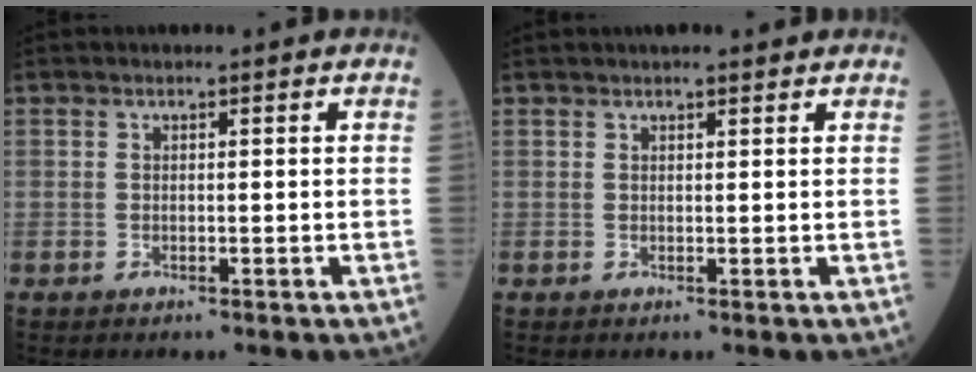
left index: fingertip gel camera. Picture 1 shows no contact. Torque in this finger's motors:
{"motor_torque": [0.06, -0.06, 0.05, 0.04]}